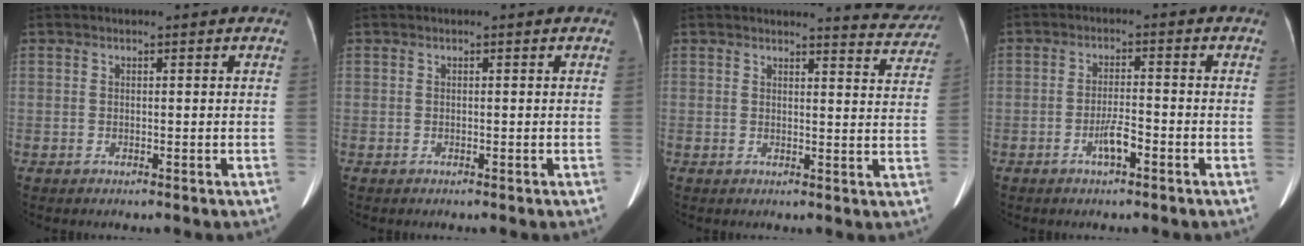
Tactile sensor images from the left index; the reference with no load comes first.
{"total": 0.0}
{"total": 6.5, "force": [6.5, 0.5, 0.1], "torque": [0.004, -0.031, 0.054]}
{"total": 3.3, "force": [-1.8, 0.6, 2.7], "torque": [-0.056, 0.000, -0.031]}